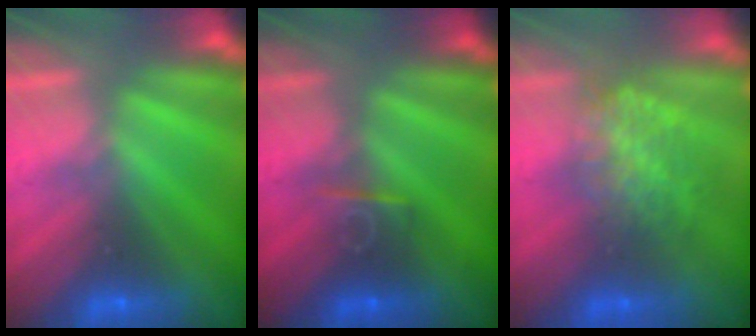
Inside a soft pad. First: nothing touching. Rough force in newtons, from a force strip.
{"total": 2.6}
{"total": 7.9}